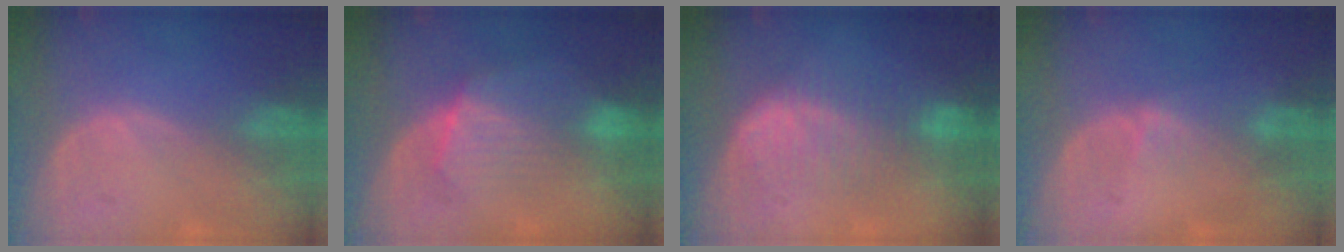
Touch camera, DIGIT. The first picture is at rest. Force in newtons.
{"total": 6.9, "press": 6.9, "slide": 1.1}
{"total": 6.9, "press": 6.8, "slide": 1.1}
{"total": 1.6, "press": 1.6, "slide": 0.3}